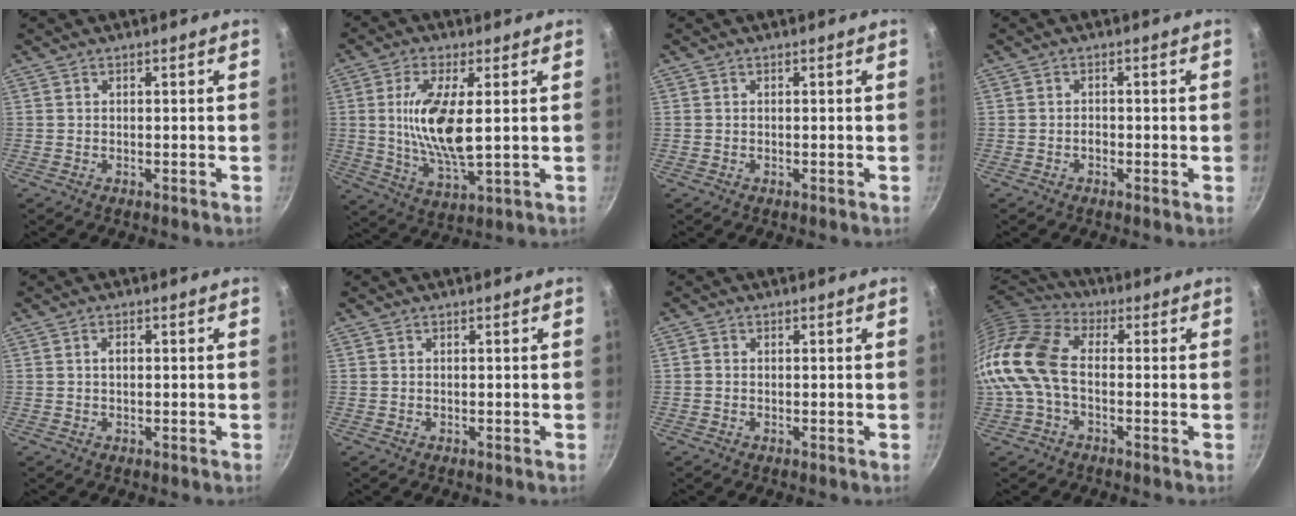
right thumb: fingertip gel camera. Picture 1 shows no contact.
{"total": 12.9, "force": [1.6, 4.6, 12.0], "torque": [-0.234, -0.013, 0.031]}
{"total": 0.0}
{"total": 1.0, "force": [-0.6, 0.6, 0.6], "torque": [-0.008, 0.005, -0.013]}
{"total": 1.6, "force": [0.2, 1.0, 1.2], "torque": [-0.019, 0.005, 0.002]}
{"total": 0.0}
{"total": 0.7, "force": [-0.2, 0.6, 0.2], "torque": [-0.003, 0.002, -0.007]}
{"total": 13.3, "force": [-1.7, 8.5, 10.1], "torque": [-0.196, 0.031, -0.053]}